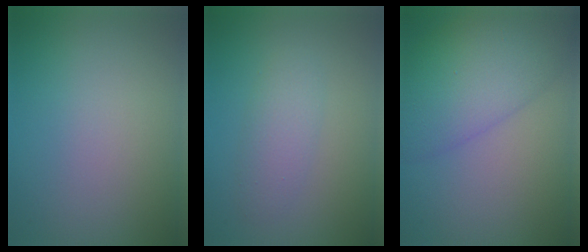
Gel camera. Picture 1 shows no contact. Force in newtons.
{"total": 2.3, "press": 2.3, "slide": 0.1}
{"total": 8.2, "press": 8.2, "slide": 0.3}